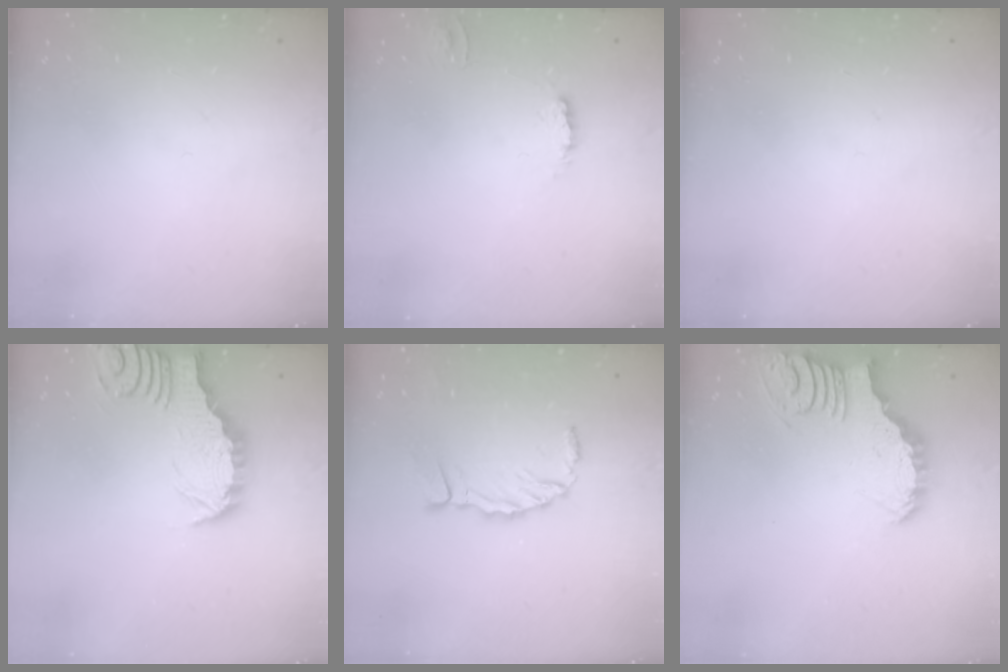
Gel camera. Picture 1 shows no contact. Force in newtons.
{"total": 4.1, "press": 4.1, "slide": 0.3}
{"total": 0.0}
{"total": 3.0, "press": 3.0, "slide": 0.4}
{"total": 6.8, "press": 6.7, "slide": 1.2}
{"total": 4.8, "press": 4.8, "slide": 0.6}